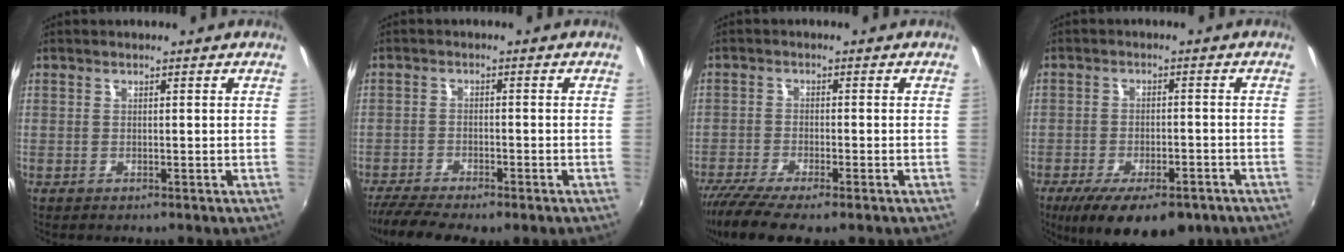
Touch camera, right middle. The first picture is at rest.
{"total": 9.0, "force": [-7.5, 1.8, 4.7], "torque": [-0.118, -0.030, -0.126]}
{"total": 8.7, "force": [-6.8, 1.4, 5.2], "torque": [-0.128, -0.039, -0.123]}
{"total": 14.5, "force": [-9.7, 5.7, 9.1], "torque": [-0.176, -0.033, -0.141]}